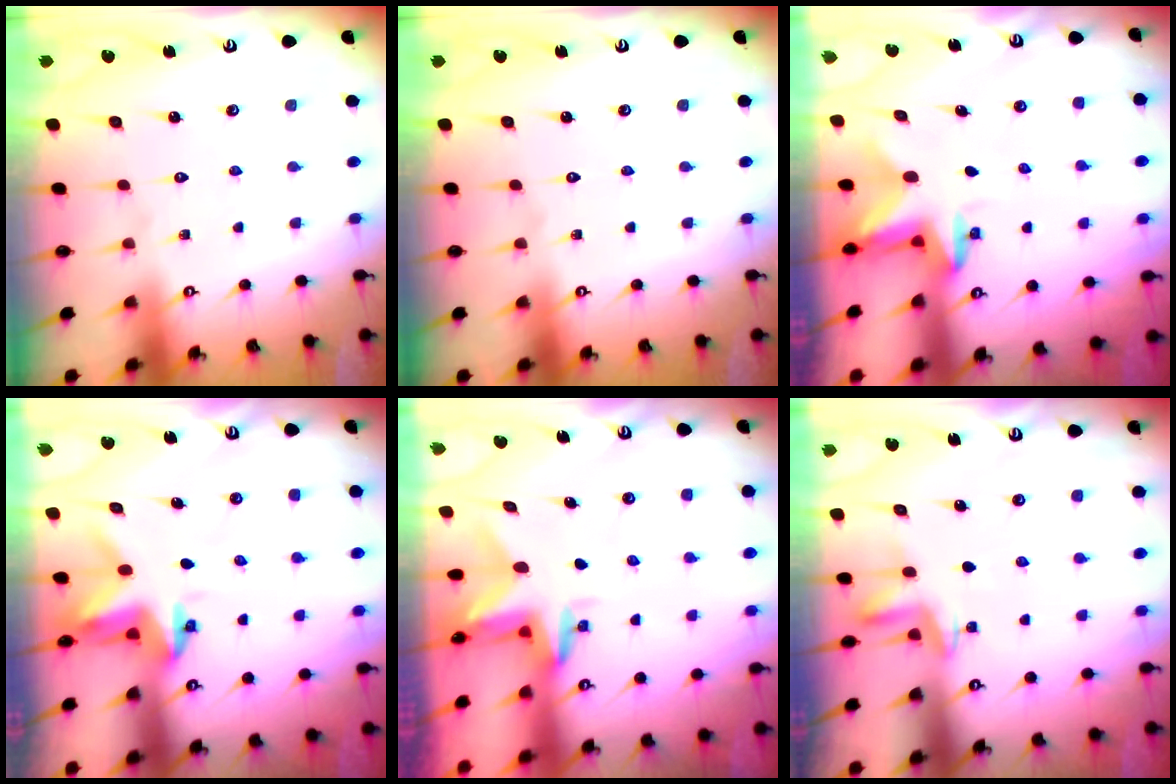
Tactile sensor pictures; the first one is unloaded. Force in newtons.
{"total": 0.0}
{"total": 2.8, "press": 2.8, "slide": 0.6}
{"total": 3.2, "press": 3.2, "slide": 0.2}
{"total": 3.0, "press": 3.0, "slide": 0.3}
{"total": 3.2, "press": 3.2, "slide": 0.5}